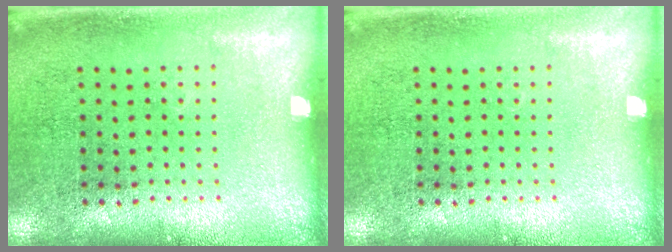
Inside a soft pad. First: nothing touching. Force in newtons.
{"total": 0.0}